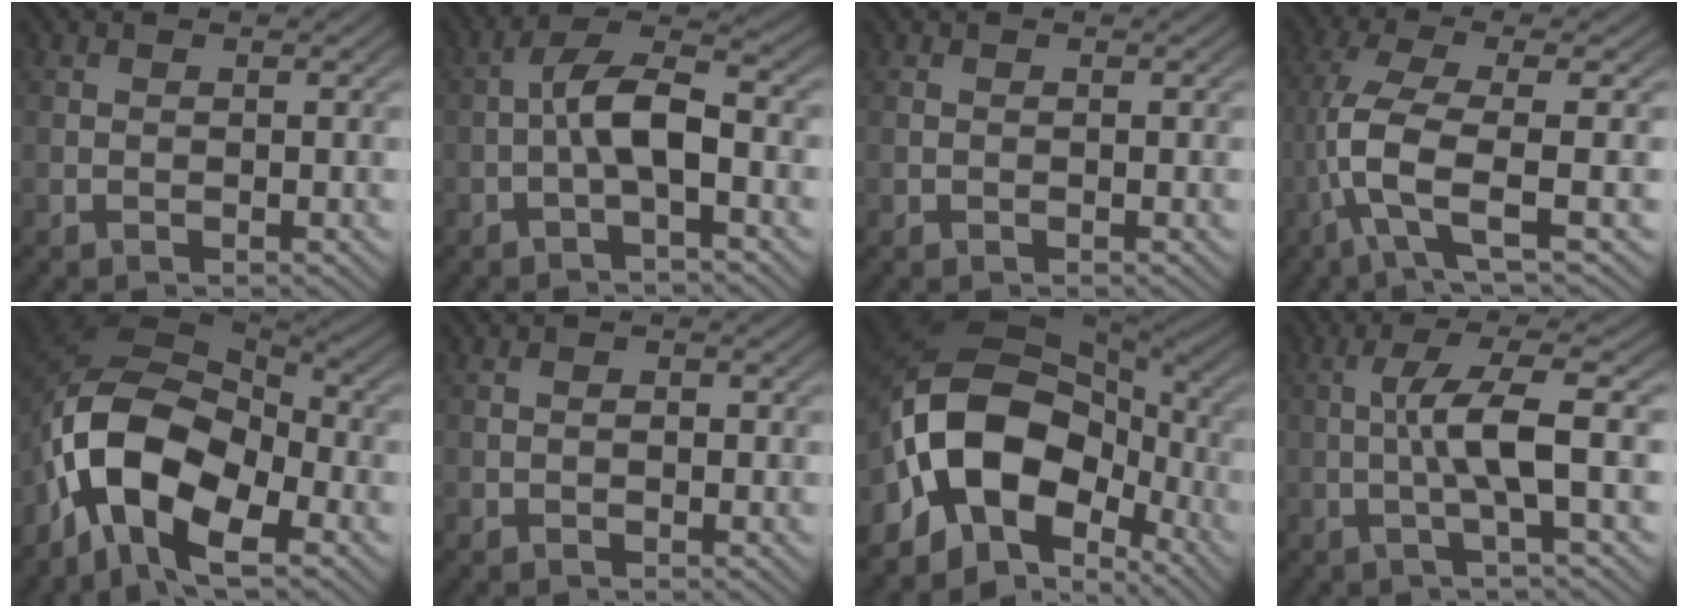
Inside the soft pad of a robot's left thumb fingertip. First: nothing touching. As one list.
[{"total": 6.0, "force": [-1.4, 1.9, 5.6], "torque": [-0.105, 0.017, -0.034]}, {"total": 0.0}, {"total": 8.0, "force": [-2.1, 1.8, 7.5], "torque": [-0.155, 0.011, -0.057]}, {"total": 14.1, "force": [-5.6, 7.9, 10.2], "torque": [-0.210, -0.019, -0.112]}, {"total": 0.5, "force": [-0.2, 0.3, 0.4], "torque": [-0.005, 0.002, -0.003]}, {"total": 16.1, "force": [-4.7, 9.7, 11.9], "torque": [-0.226, 0.002, -0.109]}, {"total": 6.3, "force": [-0.4, 0.8, 6.3], "torque": [-0.118, 0.019, -0.016]}]